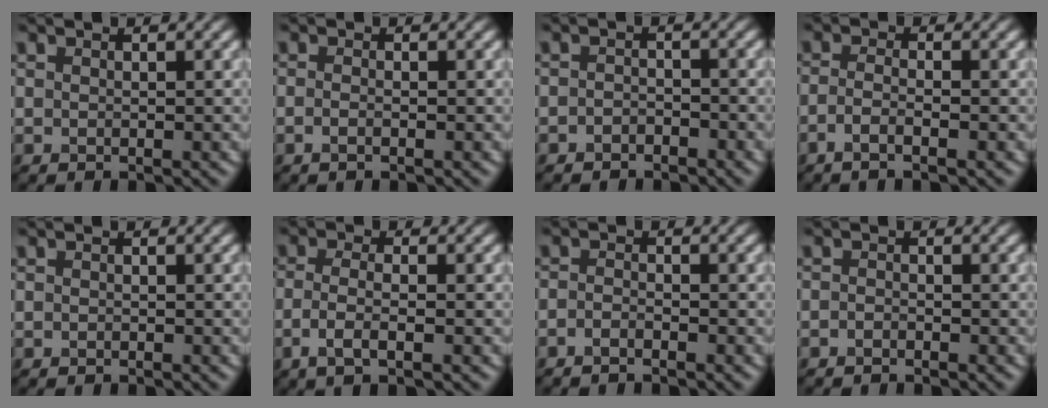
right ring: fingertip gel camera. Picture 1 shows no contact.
{"total": 0.9, "force": [-0.4, 0.4, 0.8], "torque": [-0.014, -0.005, -0.010]}
{"total": 1.4, "force": [-1.1, 0.8, 0.3], "torque": [-0.002, 0.005, -0.023]}
{"total": 2.1, "force": [-1.1, 0.5, 1.7], "torque": [-0.031, -0.005, -0.030]}
{"total": 0.0}
{"total": 3.1, "force": [-1.0, 1.0, 2.7], "torque": [-0.058, -0.002, -0.025]}
{"total": 1.1, "force": [-0.9, 0.3, 0.6], "torque": [-0.014, -0.002, -0.021]}
{"total": 0.7, "force": [-0.7, 0.2, 0.2], "torque": [-0.004, -0.001, -0.014]}